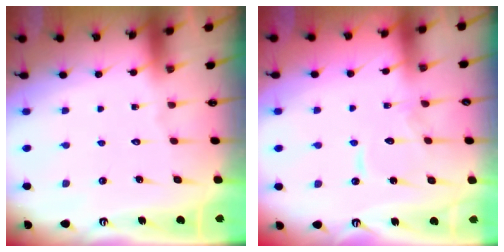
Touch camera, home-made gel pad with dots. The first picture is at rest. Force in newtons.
{"total": 8.9, "press": 8.9, "slide": 0.5}